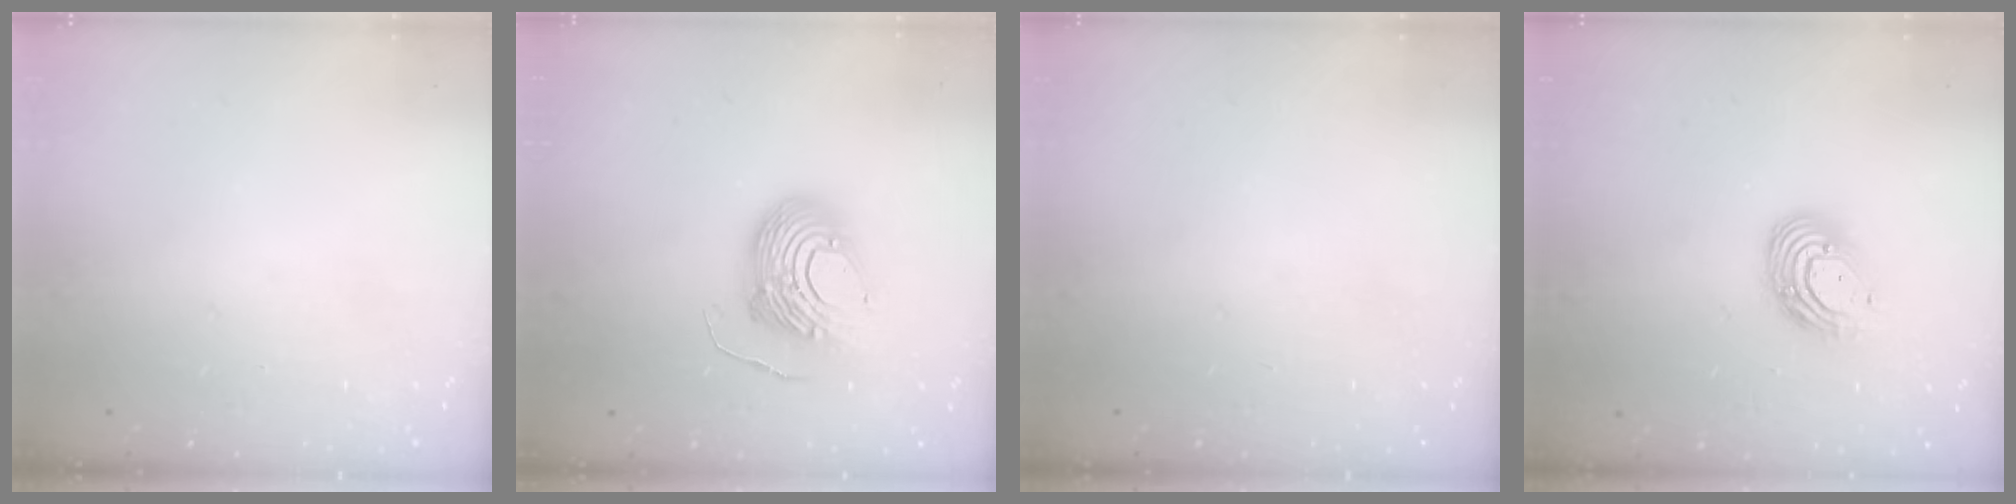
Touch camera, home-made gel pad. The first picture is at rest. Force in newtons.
{"total": 12.6, "press": 12.6, "slide": 1.4}
{"total": 0.0}
{"total": 11.1, "press": 11.0, "slide": 1.1}